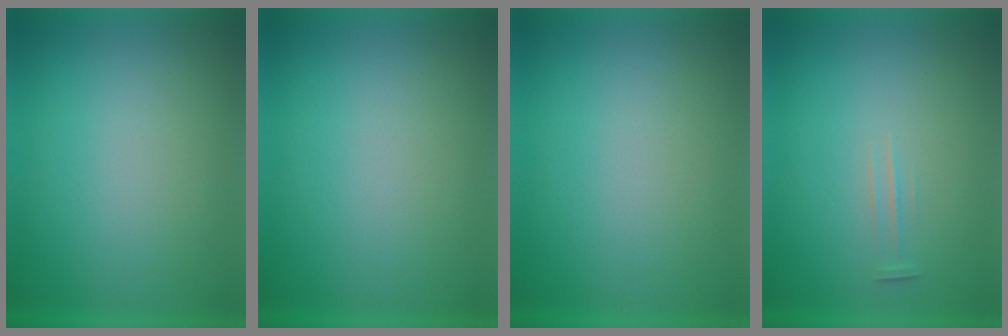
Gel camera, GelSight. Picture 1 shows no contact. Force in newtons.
{"total": 0.0}
{"total": 0.0}
{"total": 1.4}